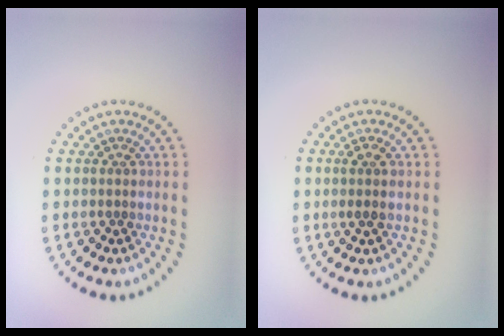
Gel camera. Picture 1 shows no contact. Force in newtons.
{"total": 1.3, "press": 1.1, "slide": 0.7}